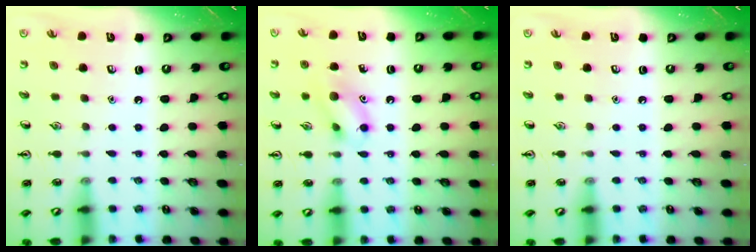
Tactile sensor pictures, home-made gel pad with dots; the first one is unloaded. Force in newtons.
{"total": 10.2, "press": 10.1, "slide": 0.9}
{"total": 0.0}